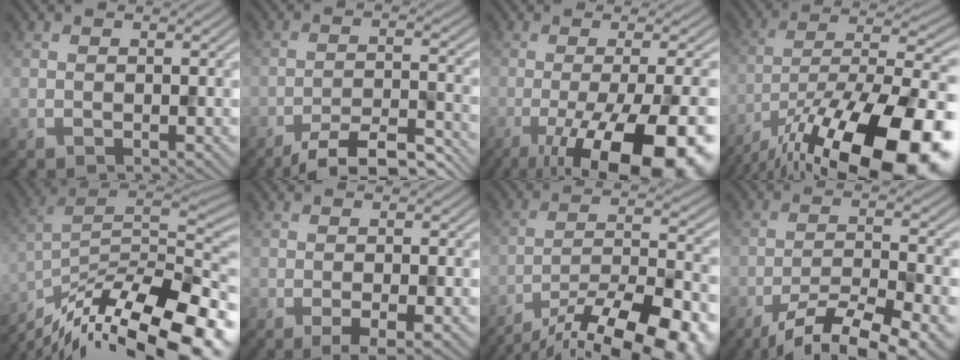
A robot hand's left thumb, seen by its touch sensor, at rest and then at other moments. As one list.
[{"total": 8.2, "force": [-6.8, 1.6, 4.3], "torque": [-0.074, -0.002, -0.107]}, {"total": 17.0, "force": [-7.5, 4.7, 14.4], "torque": [-0.177, -0.002, -0.108]}, {"total": 19.8, "force": [-12.8, 6.5, 13.6], "torque": [-0.223, -0.030, -0.201]}, {"total": 17.8, "force": [-12.7, 5.5, 11.1], "torque": [-0.187, -0.004, -0.205]}, {"total": 2.7, "force": [-1.1, 0.4, 2.5], "torque": [-0.042, 0.000, -0.022]}, {"total": 18.5, "force": [-14.7, 4.7, 10.3], "torque": [-0.136, -0.014, -0.212]}, {"total": 11.3, "force": [-8.2, 2.3, 7.4], "torque": [-0.130, -0.005, -0.129]}]